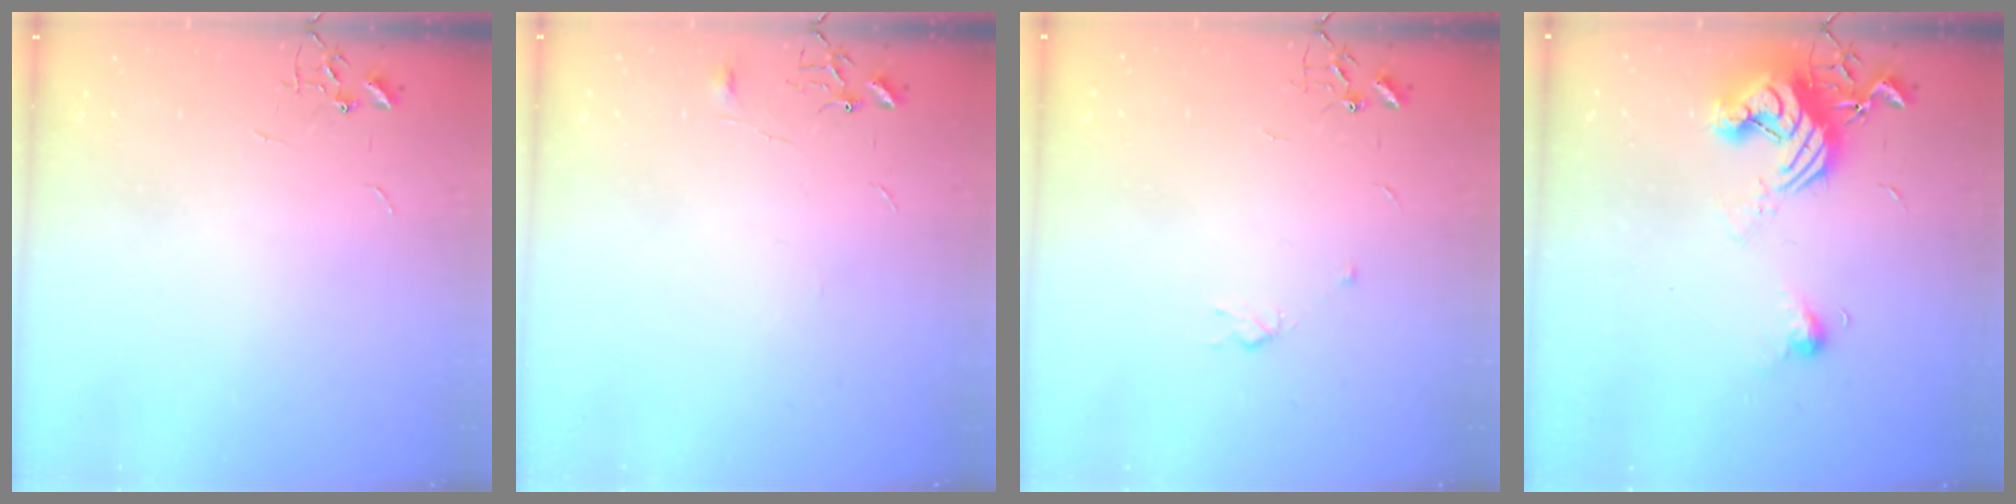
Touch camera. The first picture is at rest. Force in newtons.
{"total": 4.0, "press": 4.0, "slide": 0.4}
{"total": 3.6, "press": 3.5, "slide": 0.7}
{"total": 12.0, "press": 11.9, "slide": 1.8}